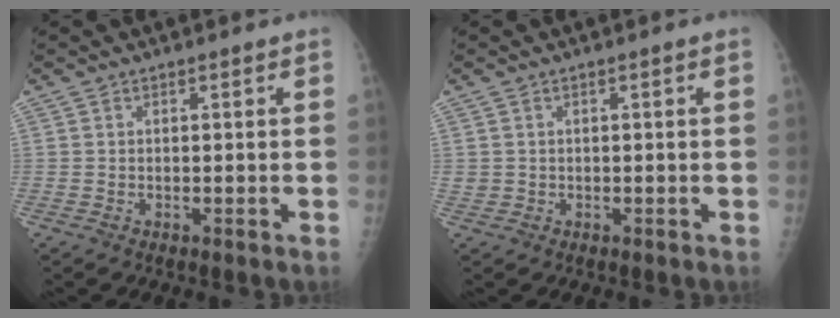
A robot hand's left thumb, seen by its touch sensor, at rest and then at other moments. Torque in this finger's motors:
{"motor_torque": [-0.02, 0.25, 0.15, 0.07, 0.00]}